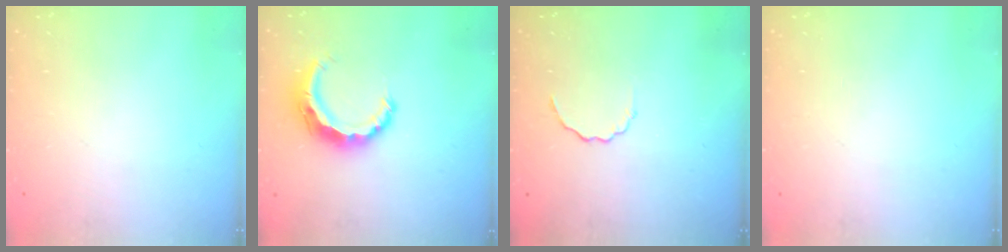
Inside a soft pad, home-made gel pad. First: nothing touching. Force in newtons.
{"total": 8.1, "press": 8.0, "slide": 1.0}
{"total": 2.9, "press": 2.8, "slide": 0.8}
{"total": 0.0}